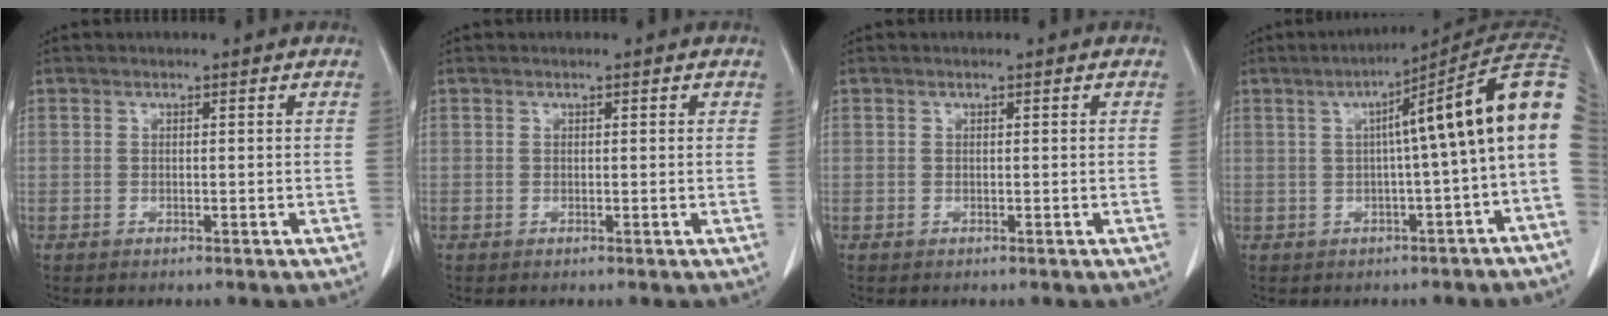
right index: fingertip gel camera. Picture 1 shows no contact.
{"total": 0.6, "force": [0.3, 0.3, 0.4], "torque": [-0.007, 0.000, 0.002]}
{"total": 0.0}
{"total": 13.6, "force": [1.2, 0.3, 13.6], "torque": [-0.178, 0.048, 0.007]}